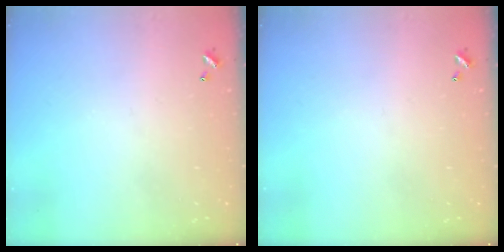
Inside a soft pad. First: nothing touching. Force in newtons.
{"total": 0.0}